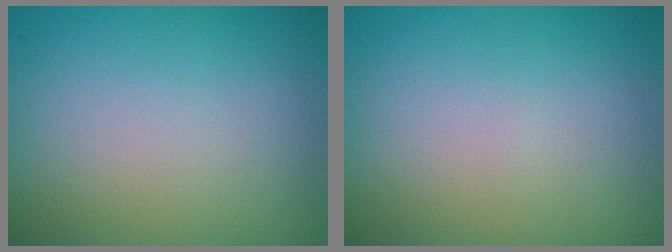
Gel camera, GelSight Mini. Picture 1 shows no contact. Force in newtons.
{"total": 0.0}